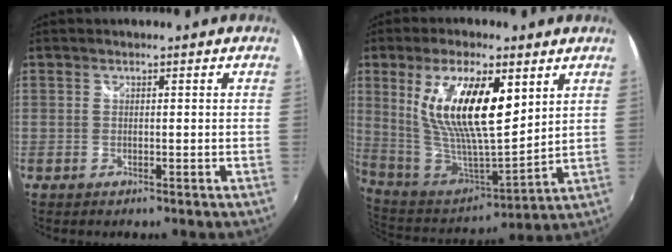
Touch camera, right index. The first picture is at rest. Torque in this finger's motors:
{"motor_torque": [1.27, 0.87, 1.05, 0.21]}